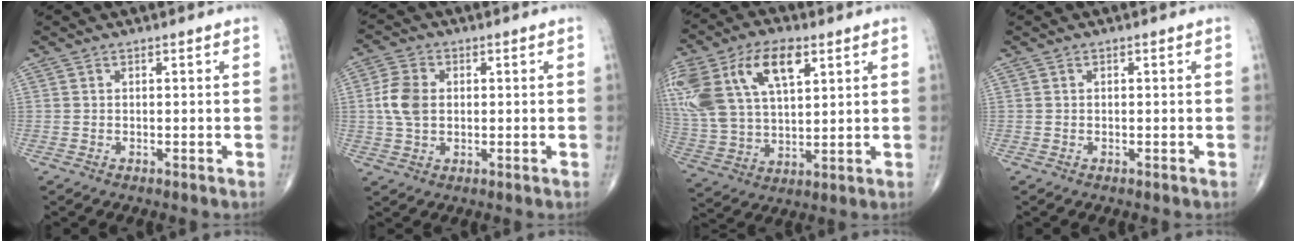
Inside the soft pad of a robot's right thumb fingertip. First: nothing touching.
{"total": 6.5, "force": [0.5, 4.6, 4.6], "torque": [-0.094, 0.006, 0.008]}
{"total": 23.2, "force": [9.6, 12.9, 16.8], "torque": [-0.369, 0.016, 0.183]}
{"total": 0.0}